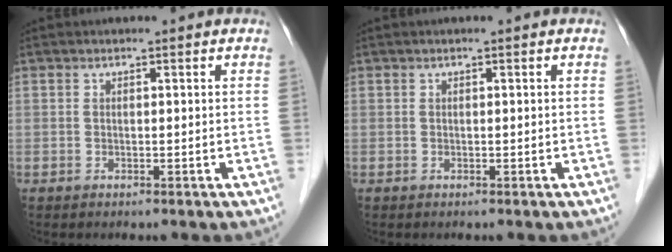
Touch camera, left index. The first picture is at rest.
{"total": 0.0}